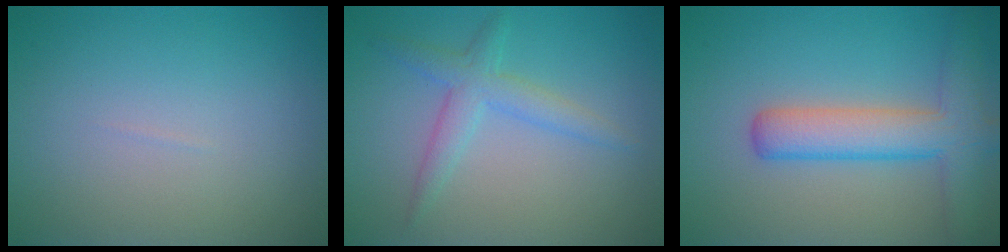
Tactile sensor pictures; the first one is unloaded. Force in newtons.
{"total": 2.8, "press": 2.8, "slide": 0.1}
{"total": 5.8, "press": 5.8, "slide": 0.3}